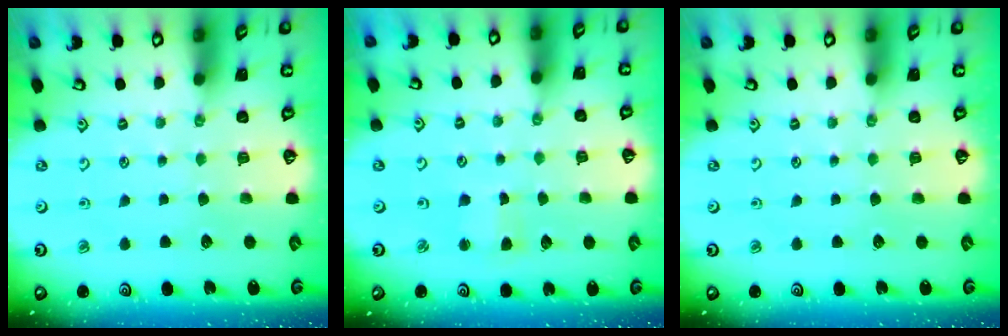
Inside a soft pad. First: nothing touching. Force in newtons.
{"total": 2.7, "press": 2.6, "slide": 0.4}
{"total": 0.0}